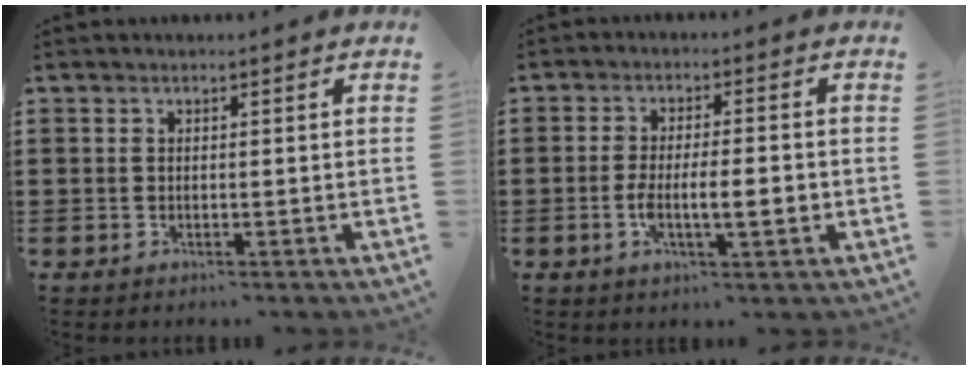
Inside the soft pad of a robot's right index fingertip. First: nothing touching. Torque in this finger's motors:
{"motor_torque": [1.47, -0.64, 0.65, 0.10]}